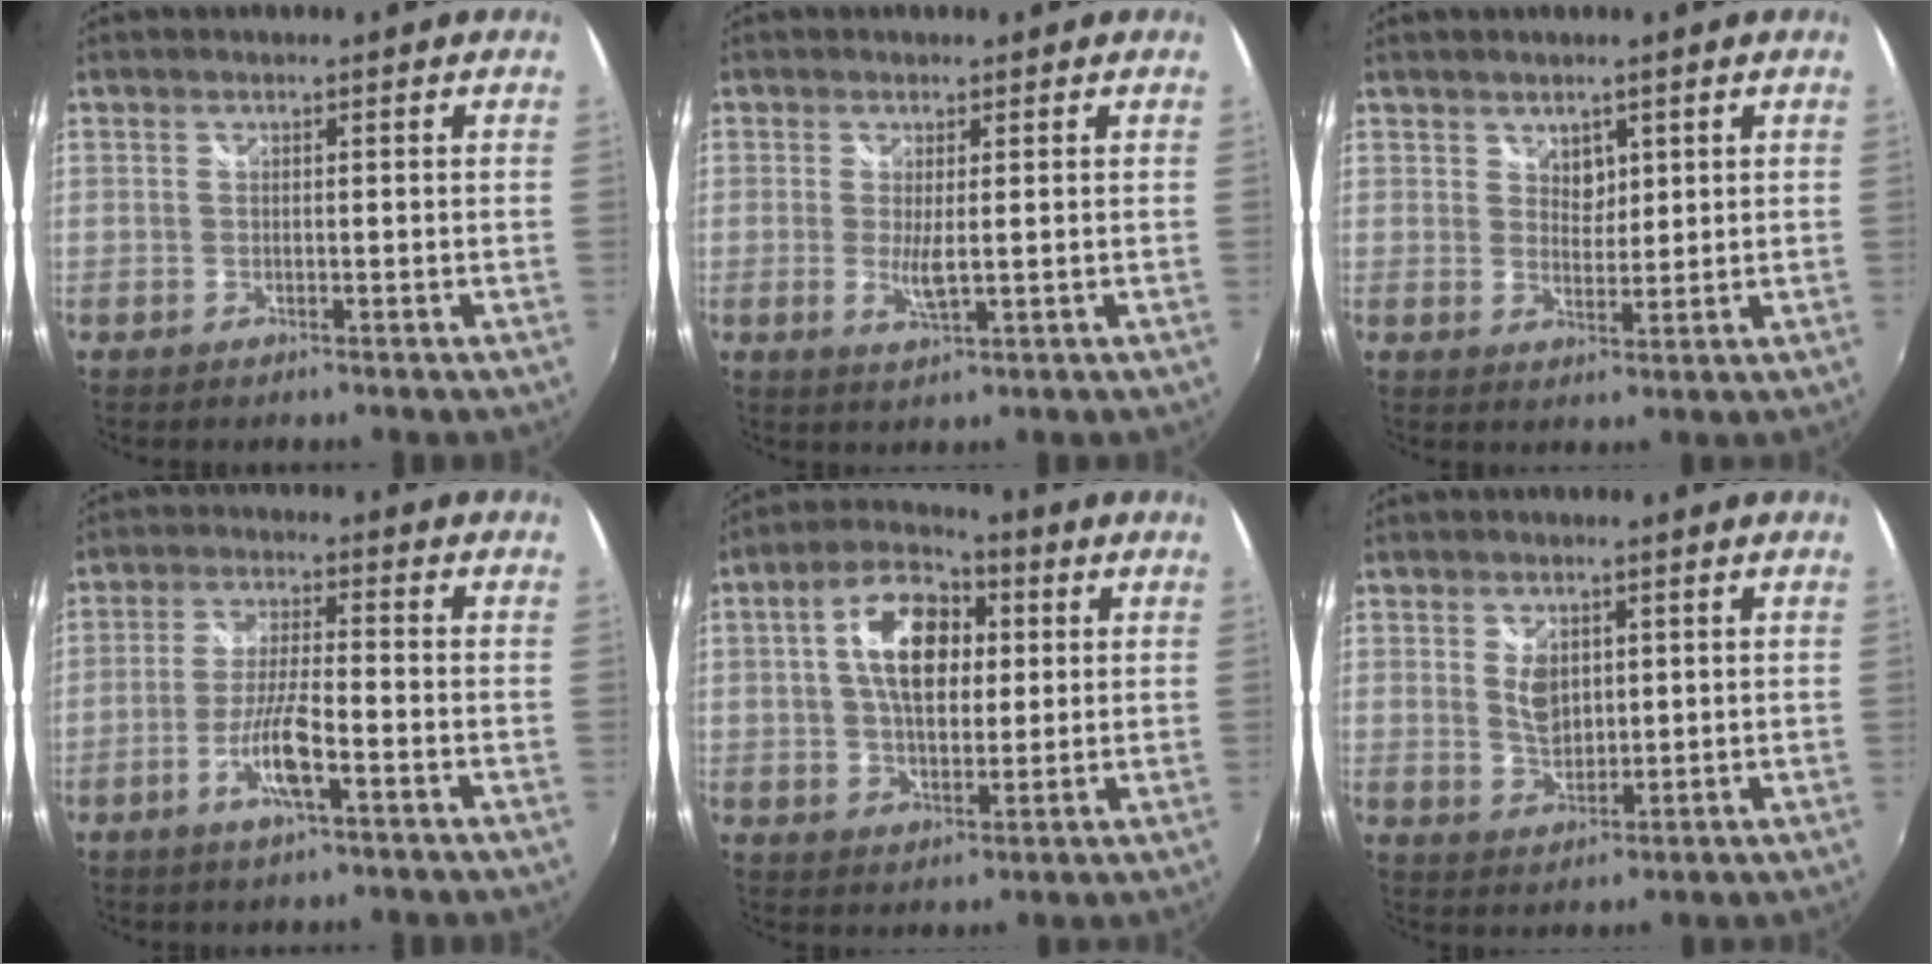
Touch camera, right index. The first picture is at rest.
{"total": 3.3, "force": [0.0, 0.6, 3.2], "torque": [-0.061, -0.011, -0.001]}
{"total": 3.1, "force": [1.9, 2.1, 1.2], "torque": [-0.012, -0.001, 0.033]}
{"total": 7.5, "force": [-3.6, 1.0, 6.6], "torque": [-0.134, -0.004, -0.068]}
{"total": 12.8, "force": [2.8, 7.3, 10.2], "torque": [-0.182, 0.030, 0.046]}
{"total": 5.2, "force": [1.3, 3.4, 3.7], "torque": [-0.063, -0.001, 0.027]}